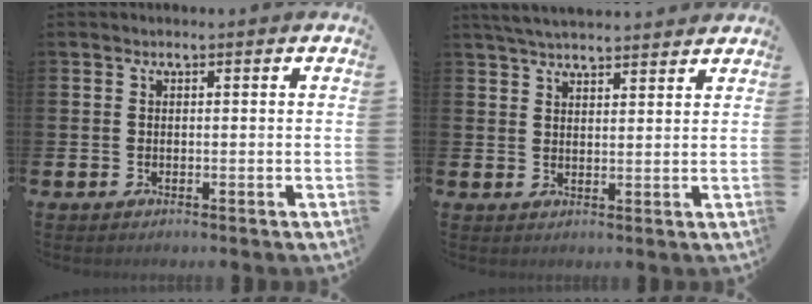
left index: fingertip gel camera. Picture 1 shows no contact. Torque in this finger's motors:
{"motor_torque": [0.88, -1.26, 0.57, 0.15]}